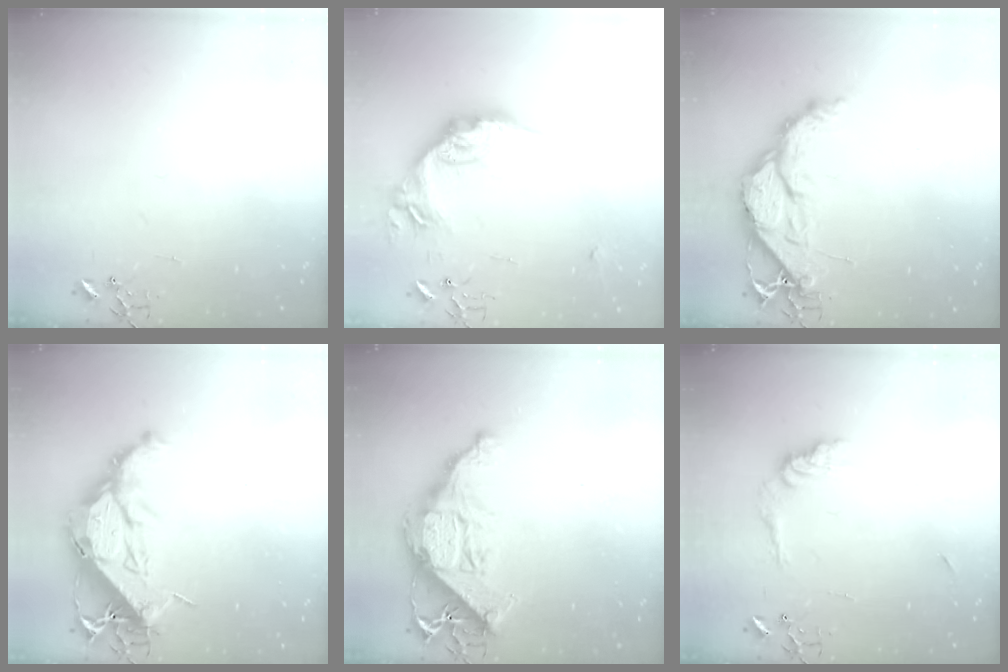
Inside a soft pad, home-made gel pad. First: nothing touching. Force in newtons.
{"total": 17.6, "press": 17.5, "slide": 0.9}
{"total": 13.7, "press": 13.6, "slide": 1.3}
{"total": 21.6, "press": 21.5, "slide": 2.2}
{"total": 15.3, "press": 15.3, "slide": 1.4}
{"total": 9.3, "press": 9.3, "slide": 0.4}